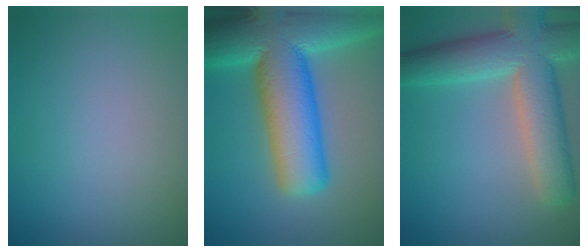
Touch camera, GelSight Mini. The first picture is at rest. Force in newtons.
{"total": 15.6, "press": 15.6, "slide": 0.7}
{"total": 9.9, "press": 9.9, "slide": 0.6}